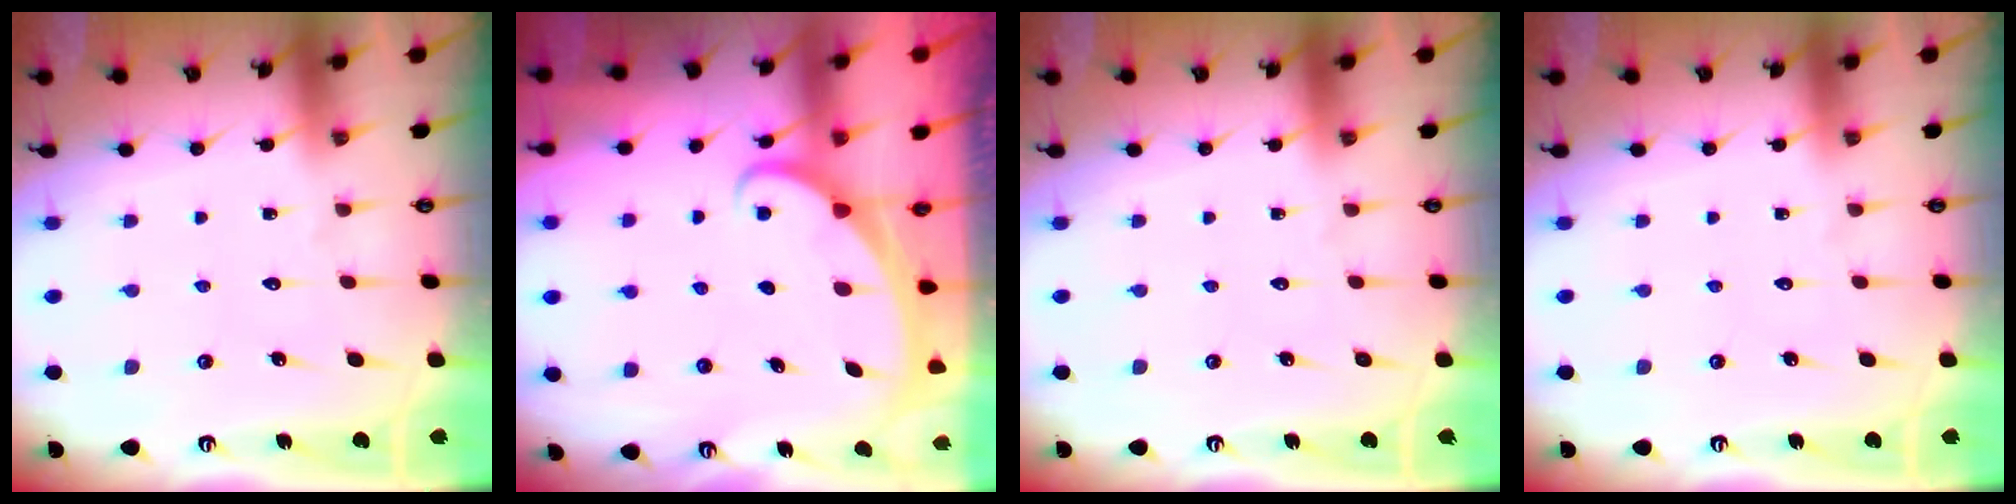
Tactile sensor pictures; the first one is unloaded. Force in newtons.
{"total": 1.7, "press": 1.7, "slide": 0.1}
{"total": 0.0}
{"total": 0.0}